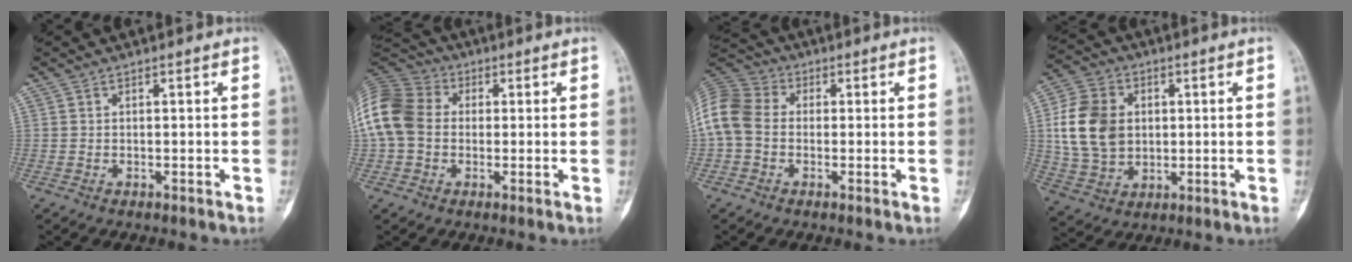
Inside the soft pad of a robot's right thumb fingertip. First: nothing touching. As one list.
[{"total": 15.7, "force": [1.0, 12.5, 9.5], "torque": [-0.215, 0.037, 0.010]}, {"total": 11.4, "force": [-0.3, 9.0, 6.9], "torque": [-0.147, 0.031, -0.016]}, {"total": 13.9, "force": [1.7, 10.8, 8.7], "torque": [-0.142, 0.002, 0.035]}]